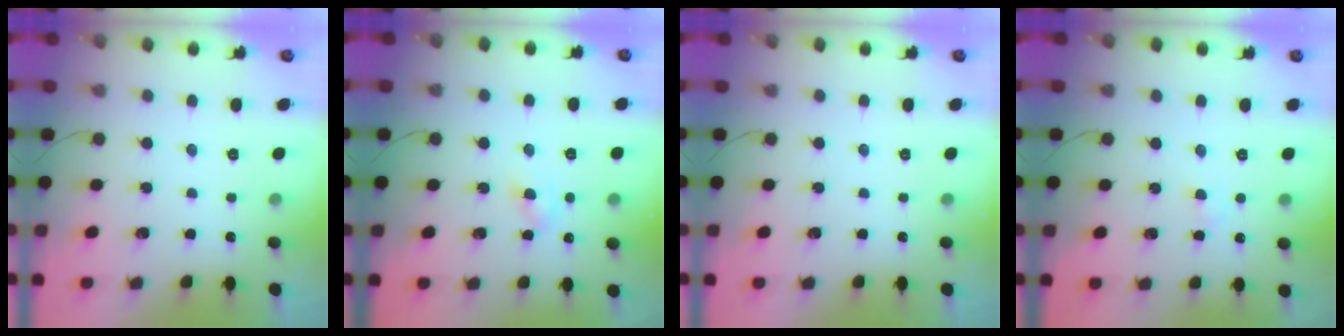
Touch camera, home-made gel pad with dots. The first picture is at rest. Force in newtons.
{"total": 2.6, "press": 2.3, "slide": 1.1}
{"total": 0.0}
{"total": 1.5, "press": 1.4, "slide": 0.7}